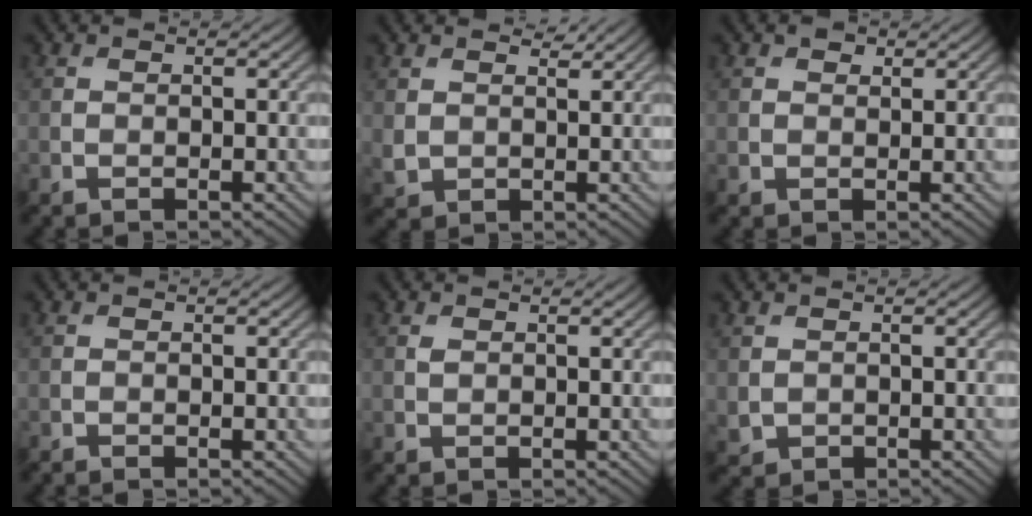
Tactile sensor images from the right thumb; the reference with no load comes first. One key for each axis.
{"total": 2.7, "fx": 1.8, "fy": 1.8, "fz": 1.0, "tx": -0.033, "ty": -0.002, "tz": 0.038}
{"total": 1.4, "fx": 0.9, "fy": 0.9, "fz": 0.5, "tx": -0.008, "ty": -0.002, "tz": 0.015}
{"total": 0.0}
{"total": 0.7, "fx": 0.3, "fy": 0.3, "fz": 0.5, "tx": -0.014, "ty": 0.000, "tz": 0.008}
{"total": 1.1, "fx": 0.3, "fy": 1.0, "fz": 0.5, "tx": -0.015, "ty": -0.006, "tz": 0.012}